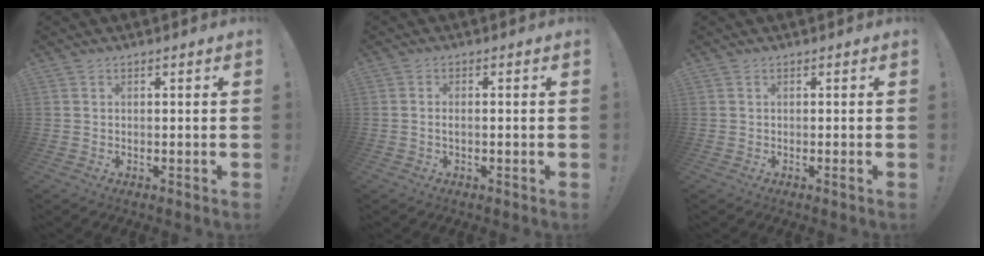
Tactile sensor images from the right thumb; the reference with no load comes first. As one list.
[{"total": 1.7, "force": [-0.7, 0.6, 1.4], "torque": [-0.032, 0.007, -0.010]}, {"total": 0.9, "force": [-0.1, -0.1, 0.9], "torque": [-0.015, -0.001, -0.003]}]